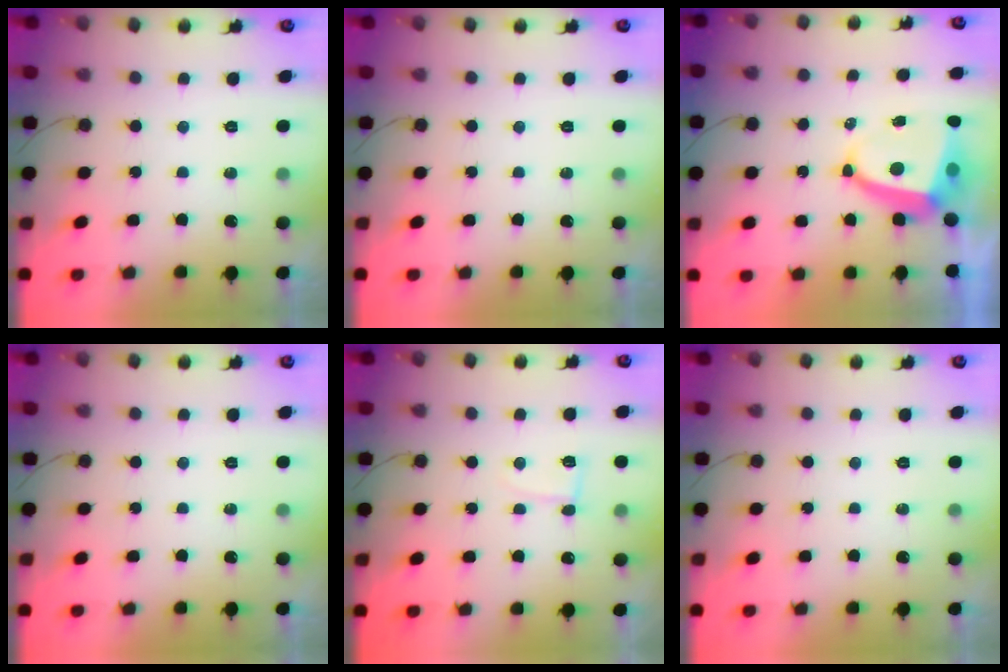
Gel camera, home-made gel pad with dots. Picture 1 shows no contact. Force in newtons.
{"total": 0.0}
{"total": 7.9, "press": 7.8, "slide": 1.0}
{"total": 0.0}
{"total": 3.5, "press": 3.5, "slide": 0.5}
{"total": 0.0}